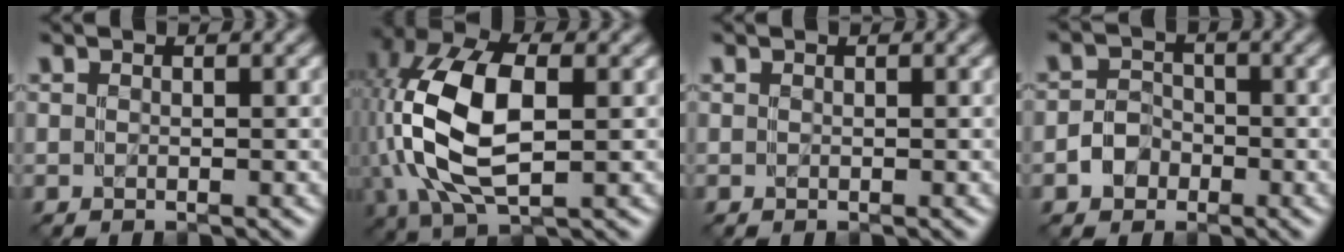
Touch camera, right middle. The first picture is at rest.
{"total": 11.4, "force": [0.0, 6.1, 9.6], "torque": [-0.232, 0.001, 0.009]}
{"total": 0.0}
{"total": 1.7, "force": [-1.1, 1.3, 0.1], "torque": [-0.007, 0.005, -0.018]}